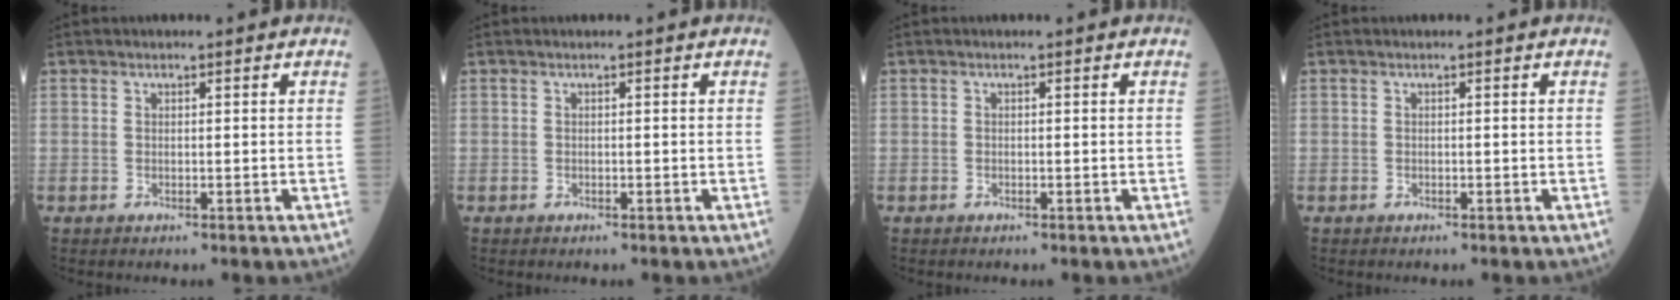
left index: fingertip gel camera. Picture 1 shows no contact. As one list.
[{"total": 0.0}, {"total": 0.0}, {"total": 0.0}]